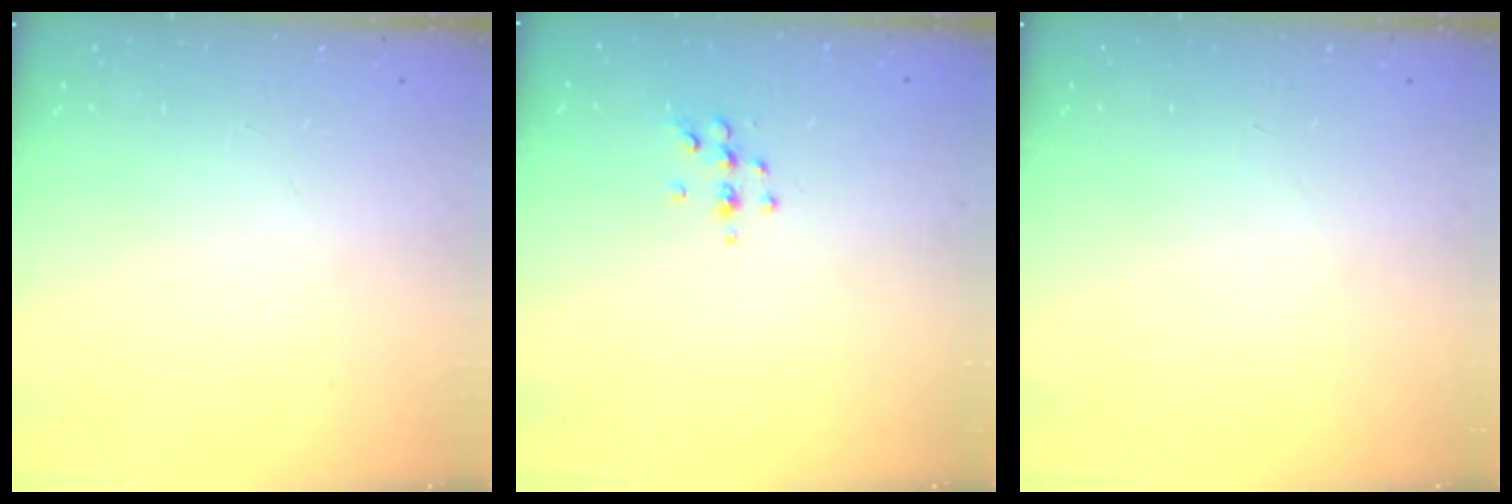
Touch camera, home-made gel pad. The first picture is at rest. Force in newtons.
{"total": 5.0, "press": 4.8, "slide": 1.4}
{"total": 0.0}